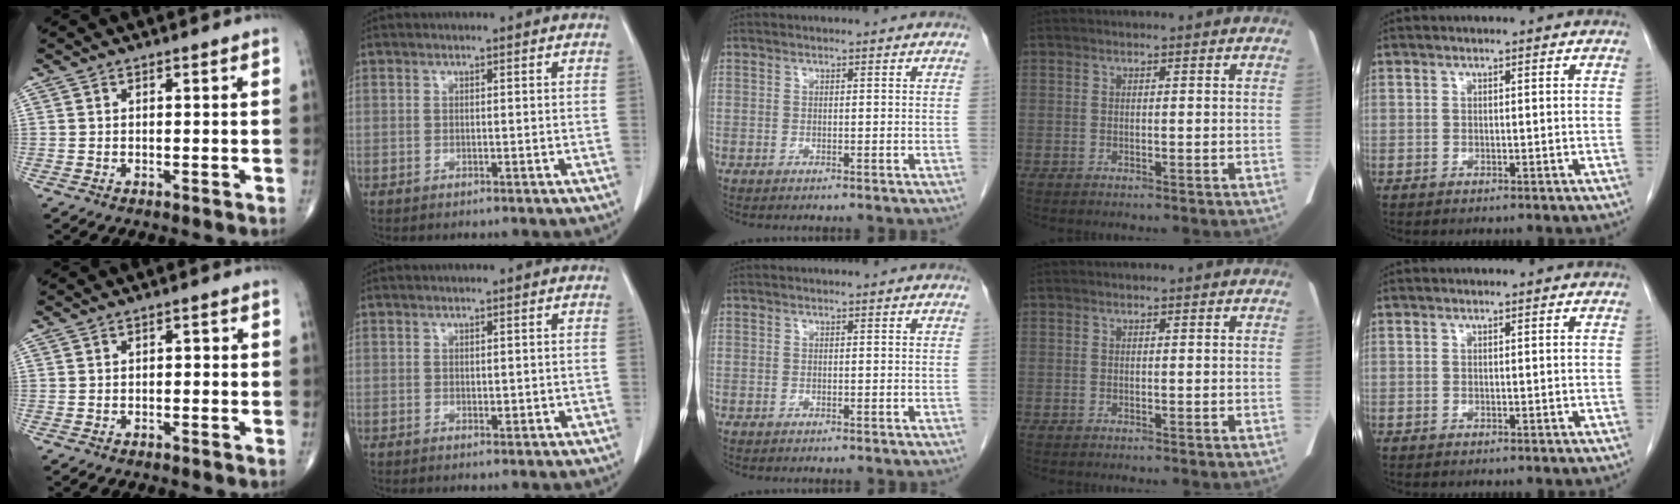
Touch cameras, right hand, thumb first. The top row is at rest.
{"thumb": {"total": 1.1, "force": [-0.2, 0.7, 0.8], "torque": [0.000, 0.002, -0.008]}, "index": {"total": 1.2, "force": [0.0, 0.6, 1.0], "torque": [-0.012, -0.004, 0.005]}}